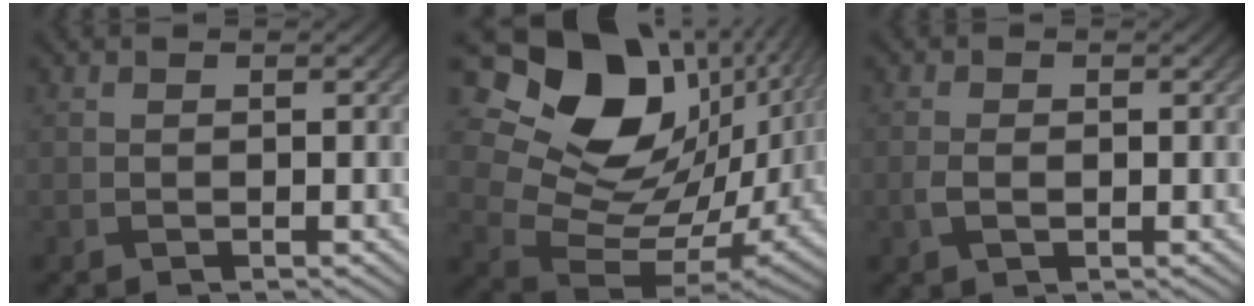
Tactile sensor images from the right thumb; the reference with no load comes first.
{"total": 17.8, "force": [7.5, 11.9, 10.8], "torque": [-0.208, 0.003, 0.141]}
{"total": 1.8, "force": [-0.6, 1.0, 1.4], "torque": [-0.036, -0.001, -0.010]}